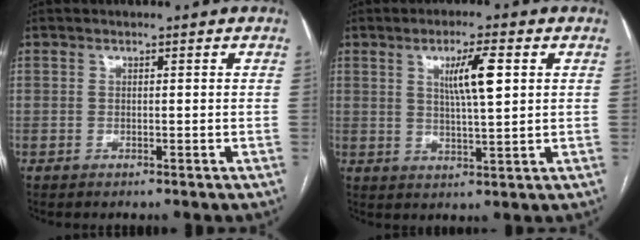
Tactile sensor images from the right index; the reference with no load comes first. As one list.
[{"total": 6.5, "force": [2.1, 0.6, 6.1], "torque": [-0.109, 0.002, 0.036]}]